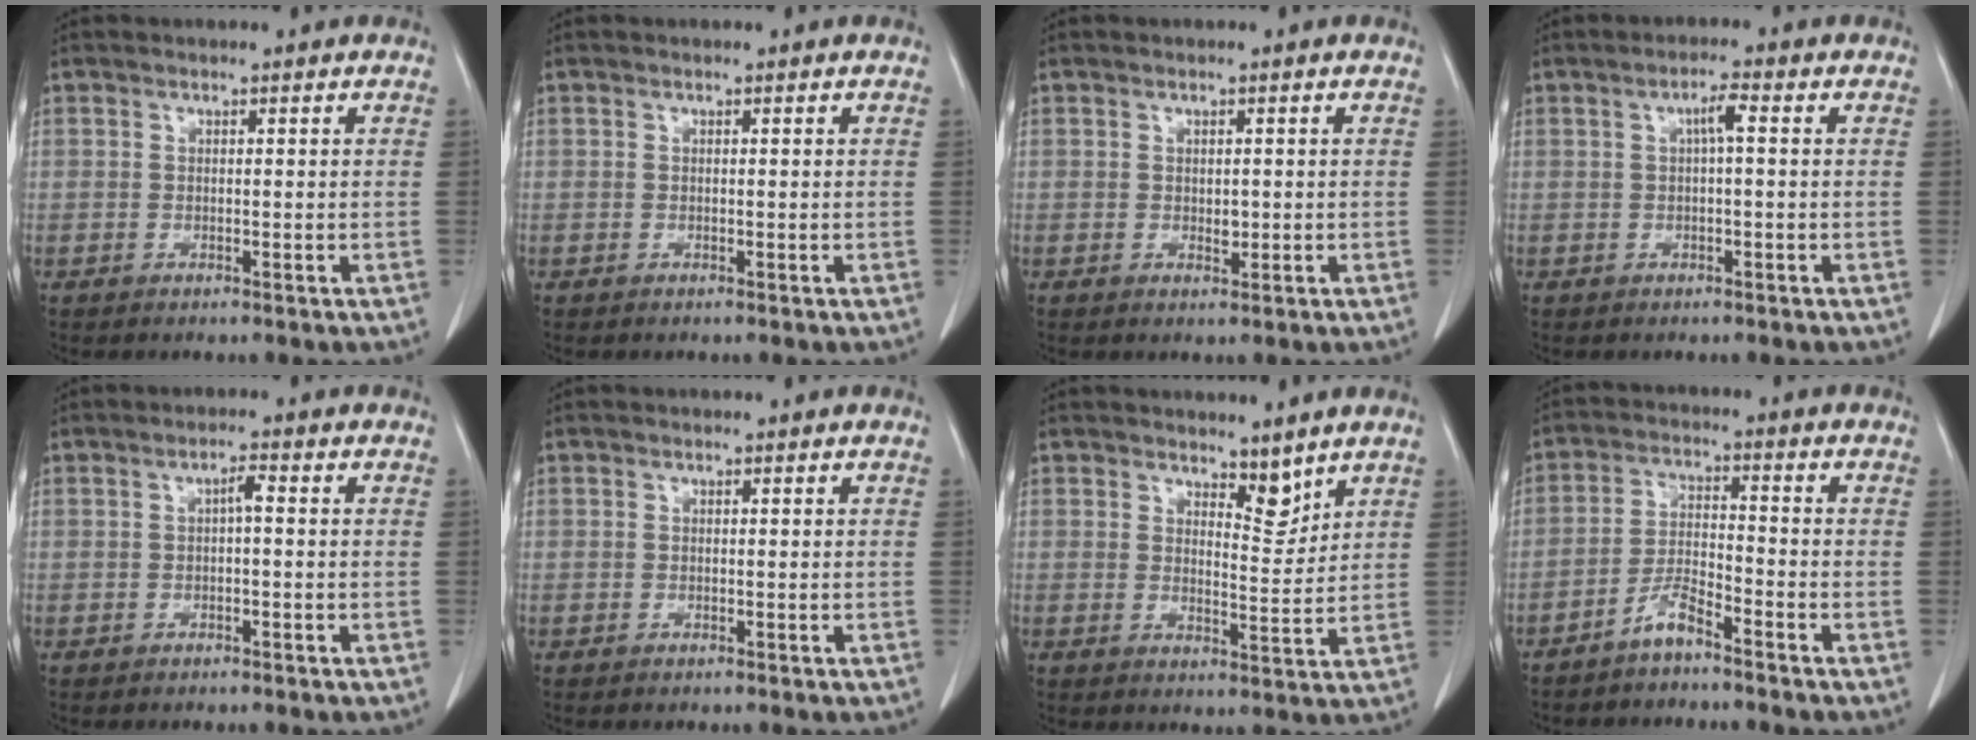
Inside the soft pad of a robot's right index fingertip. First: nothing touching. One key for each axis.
{"total": 0.0}
{"total": 1.5, "fx": 0.1, "fy": 0.9, "fz": 1.2, "tx": -0.018, "ty": -0.003, "tz": 0.004}
{"total": 2.5, "fx": 0.4, "fy": 0.3, "fz": 2.4, "tx": -0.043, "ty": 0.005, "tz": 0.007}
{"total": 1.7, "fx": 0.0, "fy": 0.3, "fz": 1.7, "tx": -0.028, "ty": 0.005, "tz": 0.000}
{"total": 0.0}
{"total": 4.0, "fx": 3.3, "fy": 1.3, "fz": 1.9, "tx": -0.025, "ty": -0.010, "tz": 0.056}
{"total": 4.1, "fx": -3.4, "fy": 0.4, "fz": 2.2, "tx": -0.046, "ty": 0.001, "tz": -0.067}